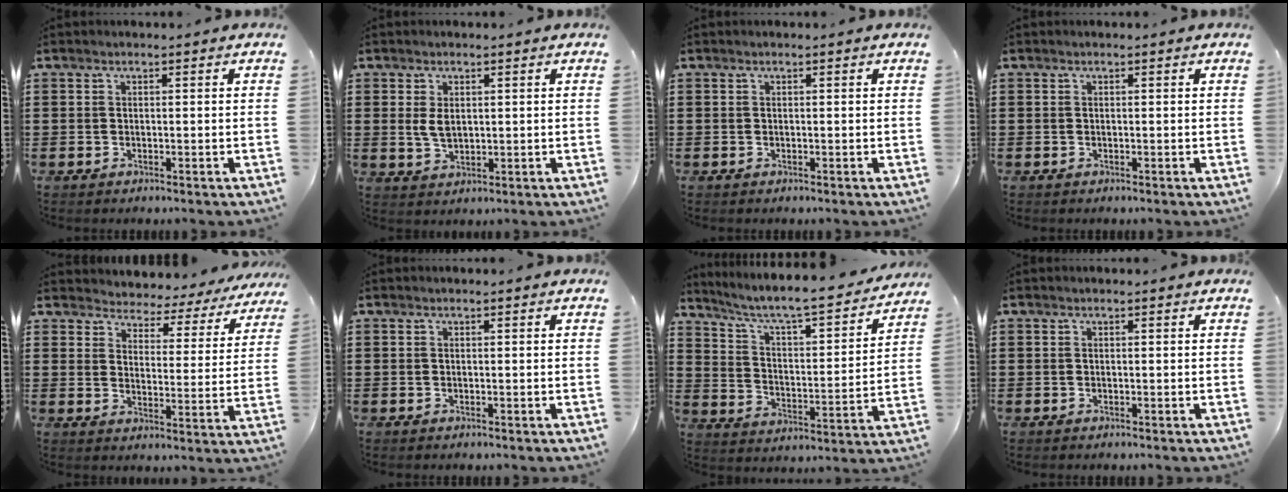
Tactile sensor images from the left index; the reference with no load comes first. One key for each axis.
{"total": 3.3, "fx": 0.8, "fy": 1.9, "fz": 2.5, "tx": -0.061, "ty": 0.002, "tz": 0.011}
{"total": 0.0}
{"total": 0.0}
{"total": 3.2, "fx": 3.1, "fy": 0.5, "fz": -0.3, "tx": -0.019, "ty": -0.029, "tz": 0.047}
{"total": 0.0}
{"total": 6.5, "fx": 5.6, "fy": 0.3, "fz": 3.4, "tx": -0.089, "ty": -0.045, "tz": 0.085}
{"total": 0.0}